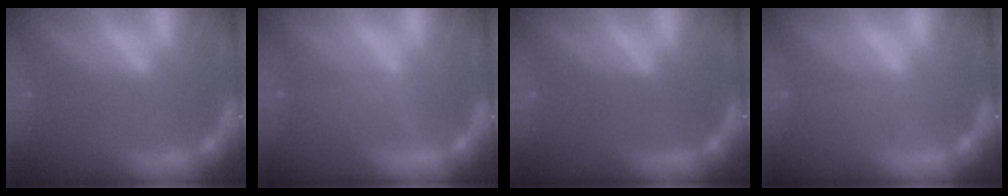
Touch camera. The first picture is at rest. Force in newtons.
{"total": 3.0}
{"total": 0.0}
{"total": 1.0}